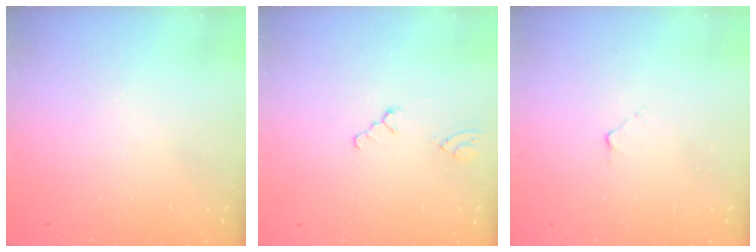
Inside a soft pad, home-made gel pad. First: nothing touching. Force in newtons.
{"total": 0.5, "press": 0.5, "slide": 0.2}
{"total": 2.9, "press": 2.9, "slide": 0.5}